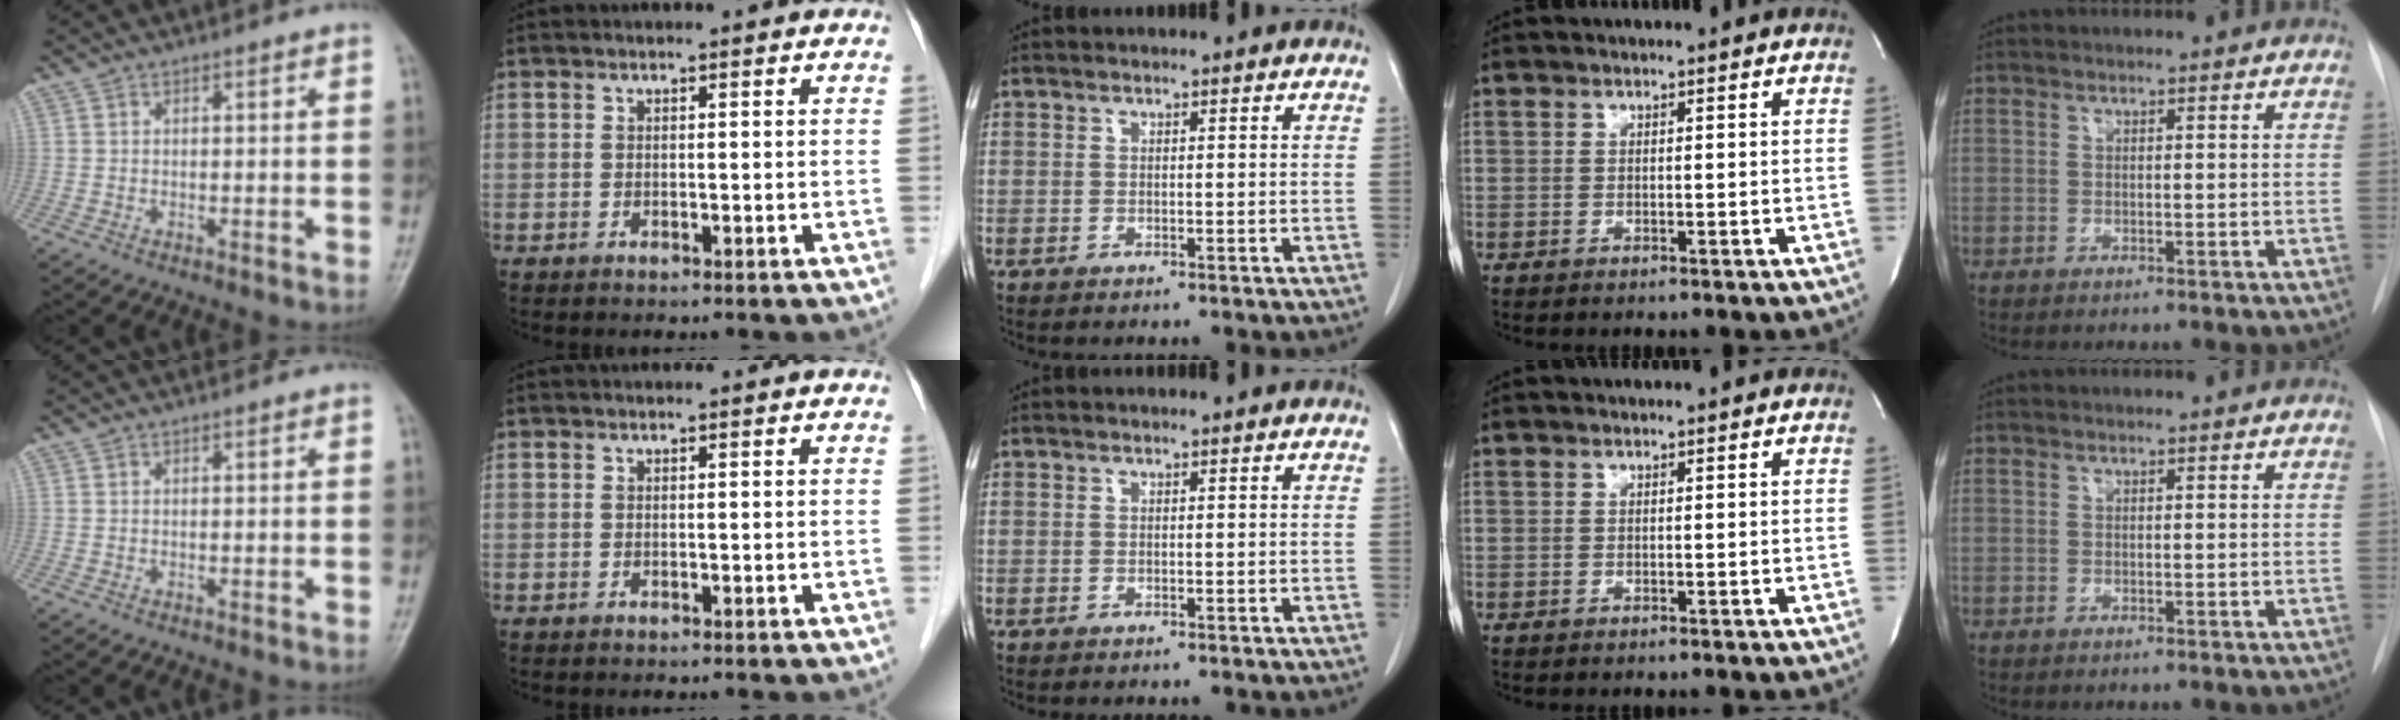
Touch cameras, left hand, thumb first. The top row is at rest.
{}